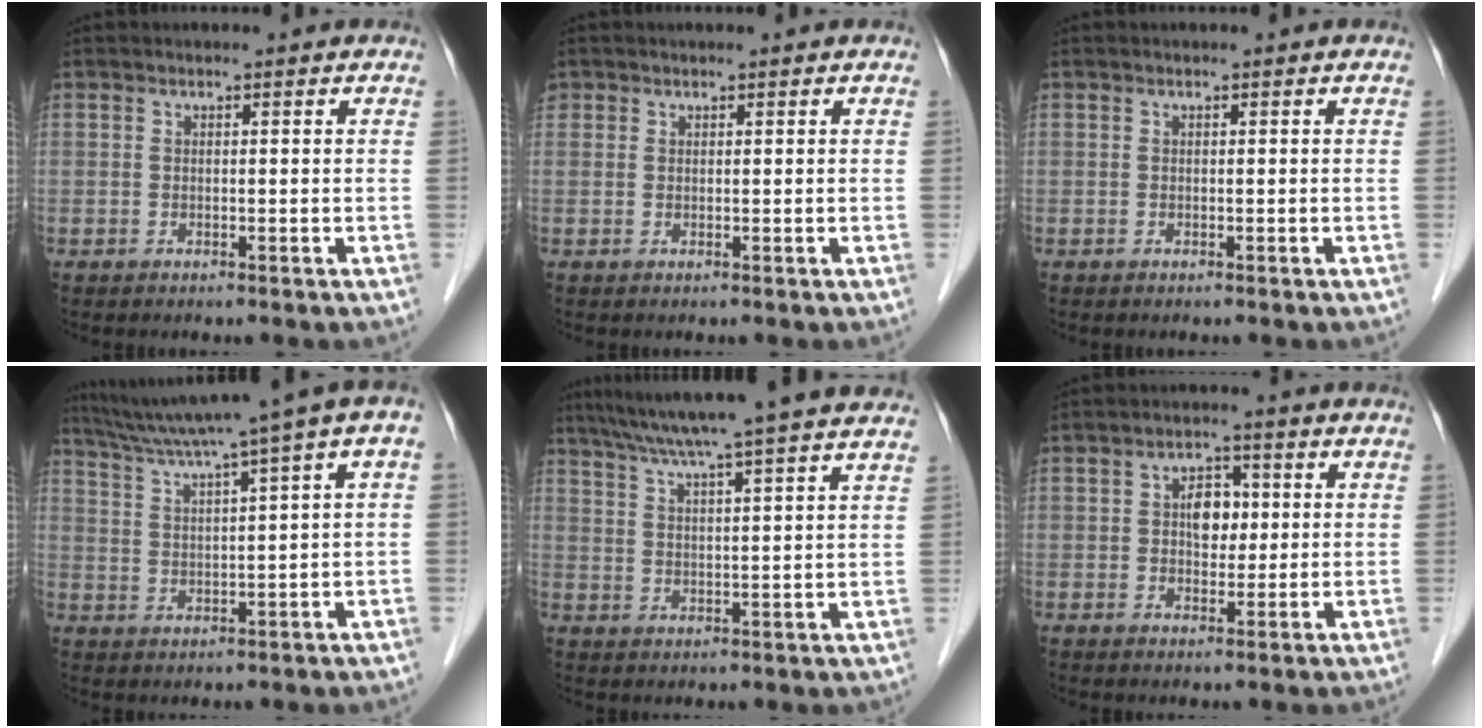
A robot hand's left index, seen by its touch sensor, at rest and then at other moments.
{"total": 0.5, "force": [0.3, 0.4, 0.0], "torque": [0.002, 0.003, 0.006]}
{"total": 0.0}
{"total": 13.1, "force": [8.2, -0.6, 10.1], "torque": [-0.167, 0.034, 0.118]}
{"total": 17.6, "force": [14.9, -1.0, 9.3], "torque": [-0.158, 0.020, 0.201]}
{"total": 4.4, "force": [0.5, 3.0, 3.2], "torque": [-0.053, 0.012, 0.009]}